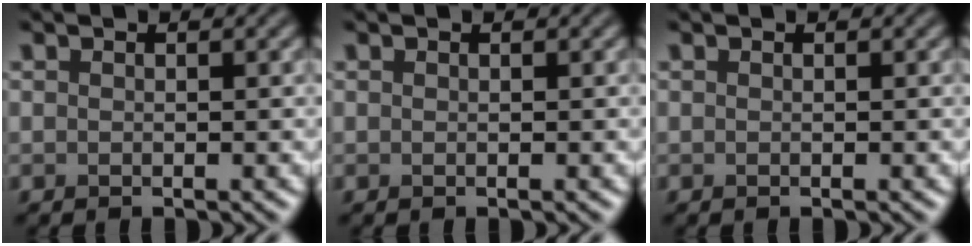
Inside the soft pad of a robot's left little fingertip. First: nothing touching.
{"total": 0.0}
{"total": 0.0}